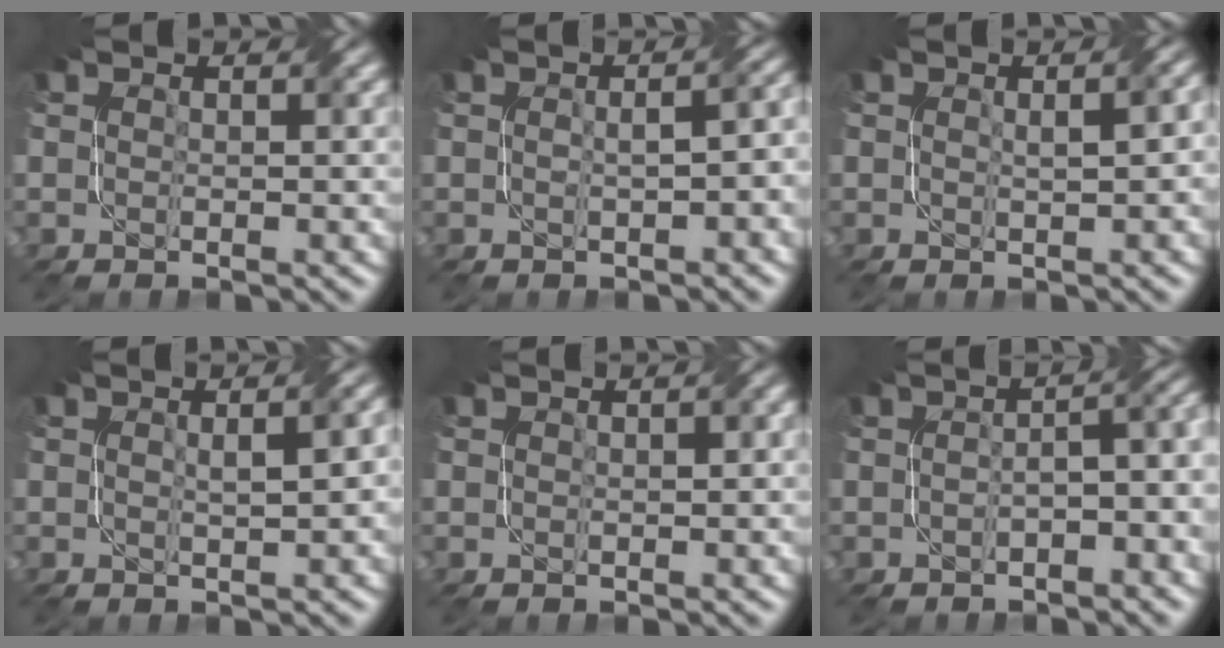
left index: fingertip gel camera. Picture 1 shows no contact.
{"total": 3.8, "force": [-0.3, 1.7, 3.4], "torque": [-0.044, 0.003, 0.003]}
{"total": 2.3, "force": [0.2, 0.5, 2.3], "torque": [-0.036, 0.007, 0.005]}
{"total": 3.1, "force": [0.4, 0.7, 3.0], "torque": [-0.042, 0.011, 0.012]}
{"total": 1.1, "force": [0.3, 0.3, 1.0], "torque": [-0.014, 0.007, 0.007]}
{"total": 4.9, "force": [-1.0, 1.9, 4.4], "torque": [-0.047, 0.007, -0.013]}